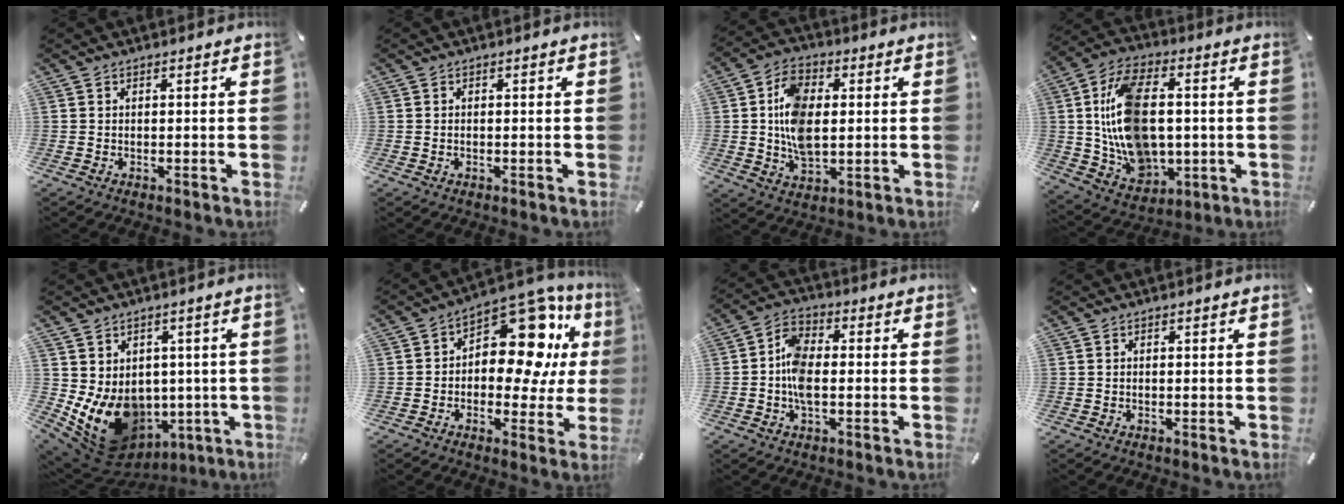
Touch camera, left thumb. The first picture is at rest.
{"total": 0.5, "force": [-0.1, 0.4, 0.4], "torque": [-0.008, 0.001, -0.003]}
{"total": 11.6, "force": [0.8, 7.5, 8.8], "torque": [-0.175, 0.007, 0.014]}
{"total": 17.7, "force": [0.7, 12.2, 12.8], "torque": [-0.273, 0.006, 0.013]}
{"total": 12.8, "force": [-1.6, 10.8, 6.6], "torque": [-0.119, -0.019, -0.014]}
{"total": 16.5, "force": [4.8, 9.8, 12.4], "torque": [-0.167, -0.036, 0.078]}
{"total": 7.2, "force": [-1.4, 4.1, 5.8], "torque": [-0.117, 0.009, -0.026]}
{"total": 0.0}